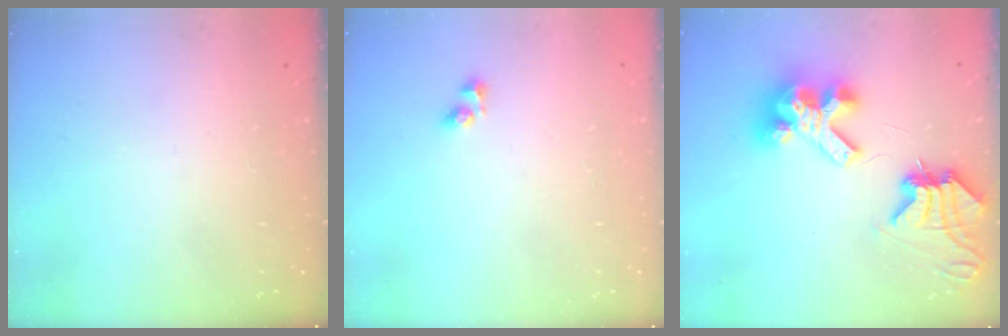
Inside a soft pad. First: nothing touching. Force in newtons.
{"total": 4.0, "press": 4.0, "slide": 0.3}
{"total": 12.5, "press": 12.4, "slide": 1.5}